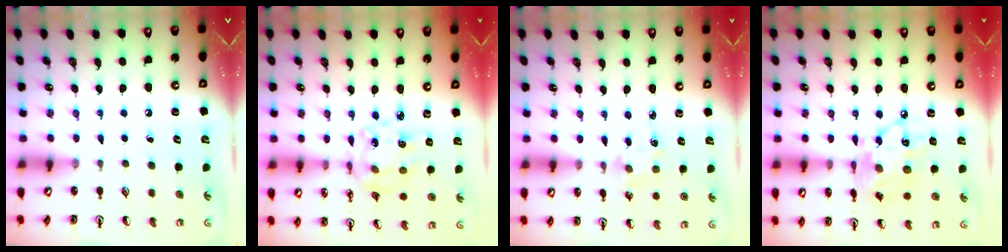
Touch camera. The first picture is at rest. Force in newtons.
{"total": 10.3, "press": 9.9, "slide": 3.0}
{"total": 1.8, "press": 1.7, "slide": 0.4}
{"total": 14.4, "press": 14.4, "slide": 1.2}